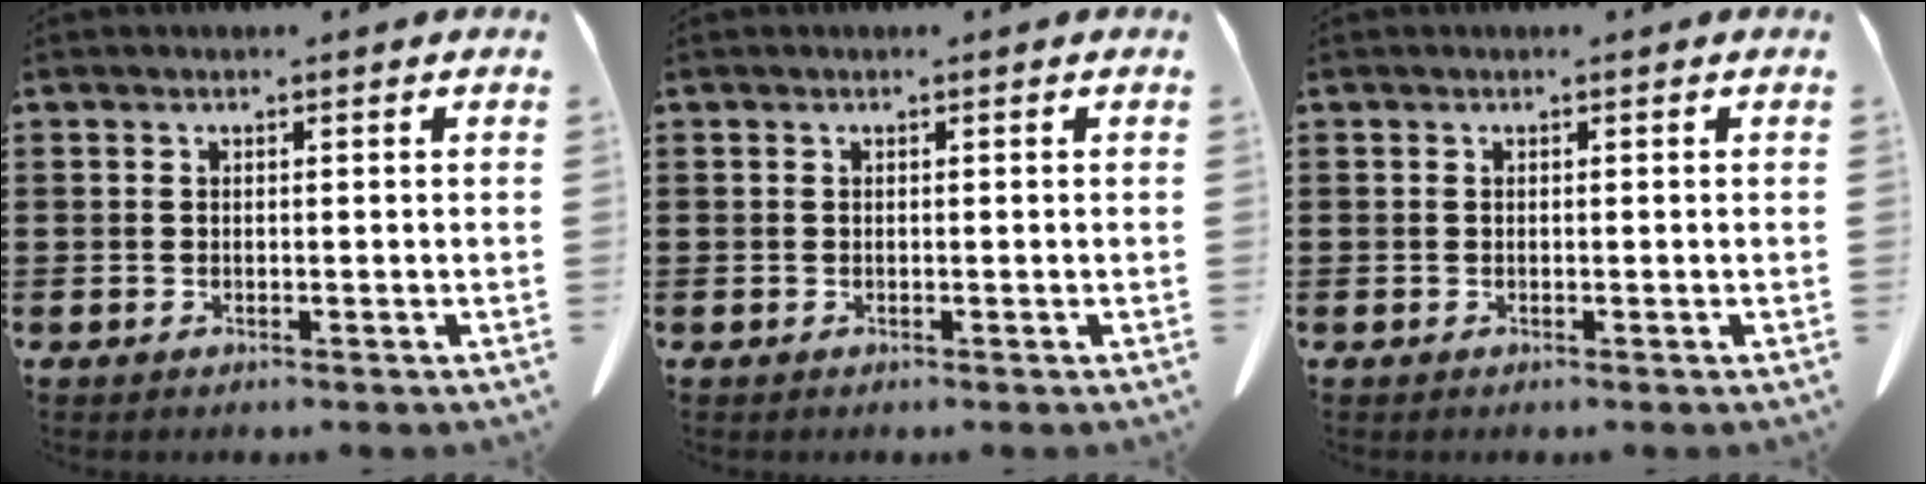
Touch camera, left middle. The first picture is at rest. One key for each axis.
{"total": 0.0}
{"total": 0.0}